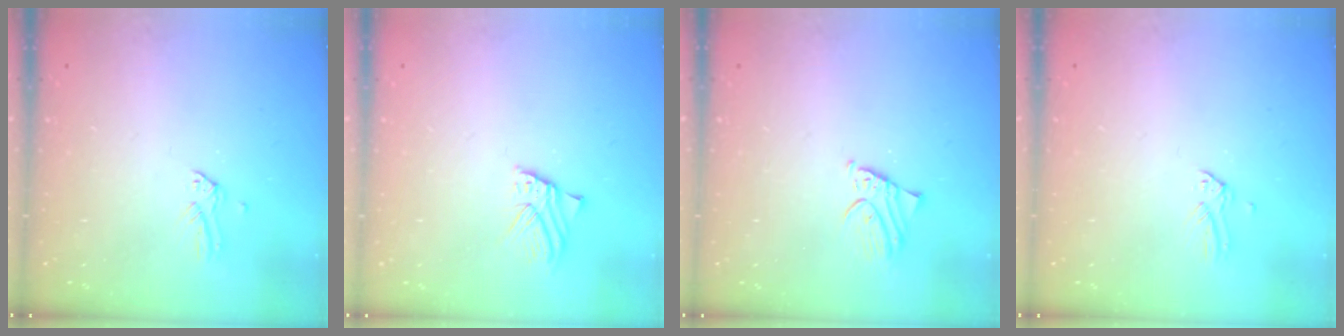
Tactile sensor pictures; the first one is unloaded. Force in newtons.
{"total": 2.1, "press": 2.1, "slide": 0.0}
{"total": 2.0, "press": 2.0, "slide": 0.2}
{"total": 0.0}